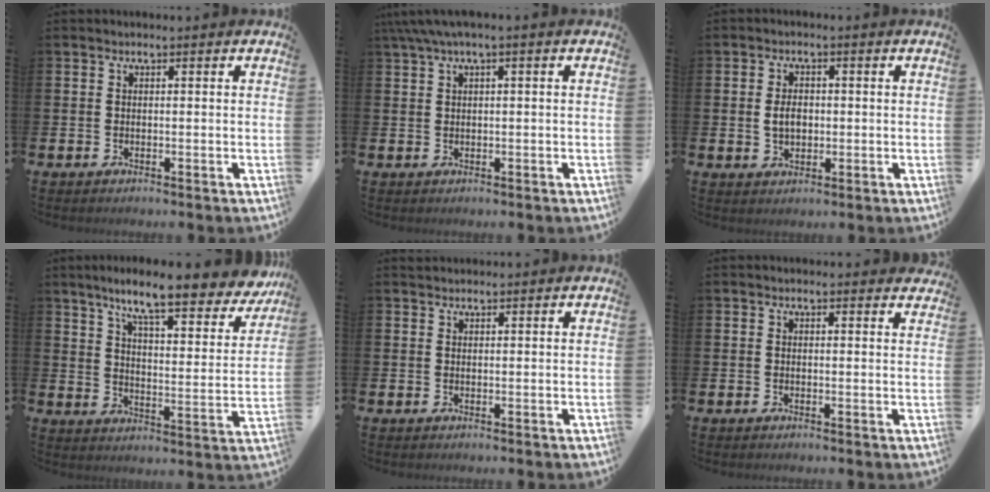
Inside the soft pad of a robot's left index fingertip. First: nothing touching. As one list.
[{"total": 2.4, "force": [1.0, 0.2, 2.1], "torque": [-0.044, 0.004, 0.018]}, {"total": 3.1, "force": [0.1, 2.2, 2.2], "torque": [-0.023, 0.001, -0.006]}, {"total": 9.7, "force": [8.3, 1.0, 4.9], "torque": [-0.110, -0.052, 0.136]}, {"total": 1.0, "force": [0.9, 0.3, 0.0], "torque": [0.011, -0.002, 0.015]}, {"total": 0.9, "force": [0.8, 0.2, 0.2], "torque": [0.008, -0.001, 0.012]}]